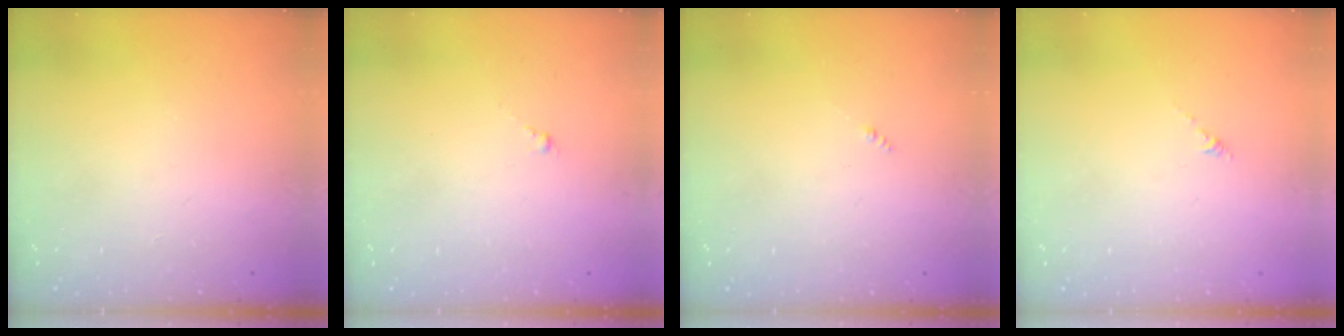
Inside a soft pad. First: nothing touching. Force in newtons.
{"total": 0.0}
{"total": 0.0}
{"total": 0.0}